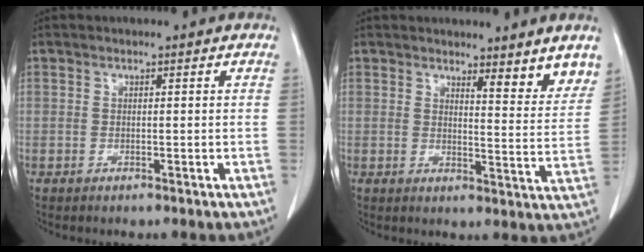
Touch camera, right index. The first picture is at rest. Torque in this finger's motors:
{"motor_torque": [0.11, 0.18, 0.08, 0.02]}